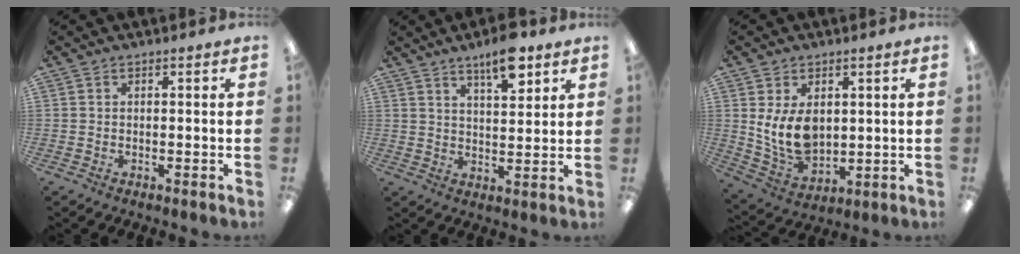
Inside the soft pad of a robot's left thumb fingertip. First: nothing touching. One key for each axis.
{"total": 9.3, "fx": 6.4, "fy": 2.9, "fz": 6.1, "tx": -0.092, "ty": -0.034, "tz": 0.106}
{"total": 10.0, "fx": 2.5, "fy": 6.5, "fz": 7.2, "tx": -0.152, "ty": -0.017, "tz": 0.047}